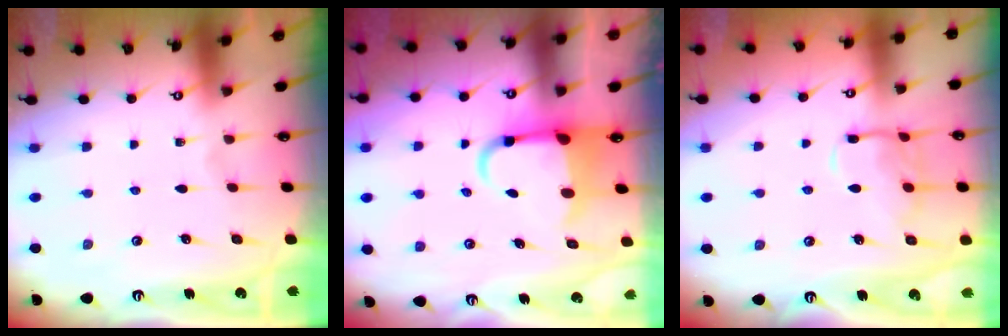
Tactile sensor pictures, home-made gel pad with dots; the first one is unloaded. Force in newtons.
{"total": 5.4, "press": 5.3, "slide": 1.2}
{"total": 11.1, "press": 11.1, "slide": 0.9}